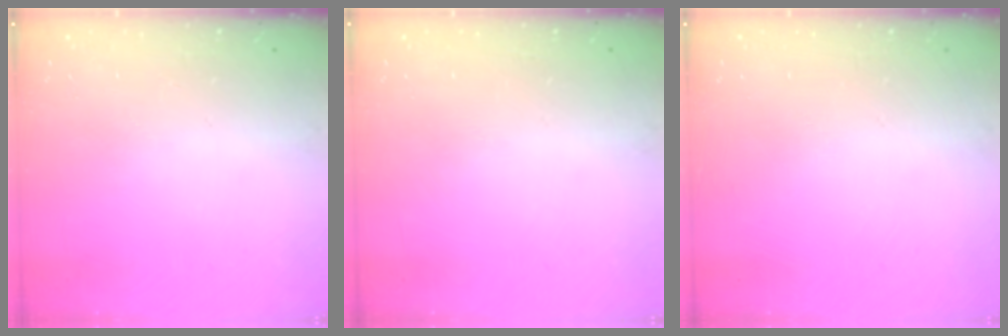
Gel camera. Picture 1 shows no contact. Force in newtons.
{"total": 0.0}
{"total": 0.0}